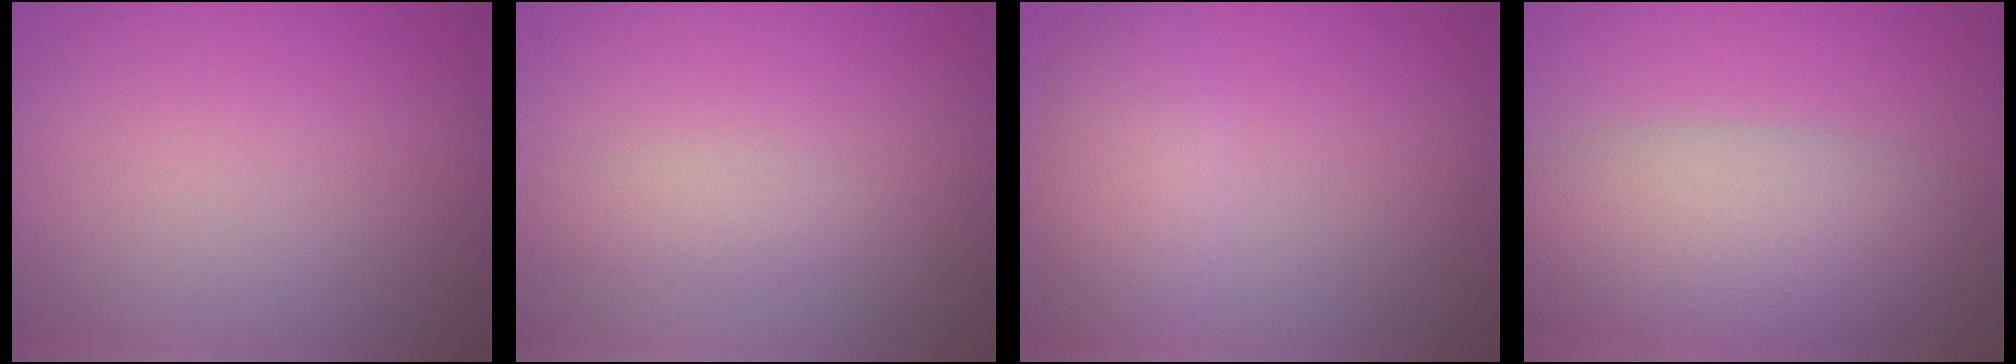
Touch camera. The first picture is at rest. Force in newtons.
{"total": 1.1, "press": 1.1, "slide": 0.0}
{"total": 3.3, "press": 3.3, "slide": 0.1}
{"total": 8.2, "press": 8.2, "slide": 0.3}